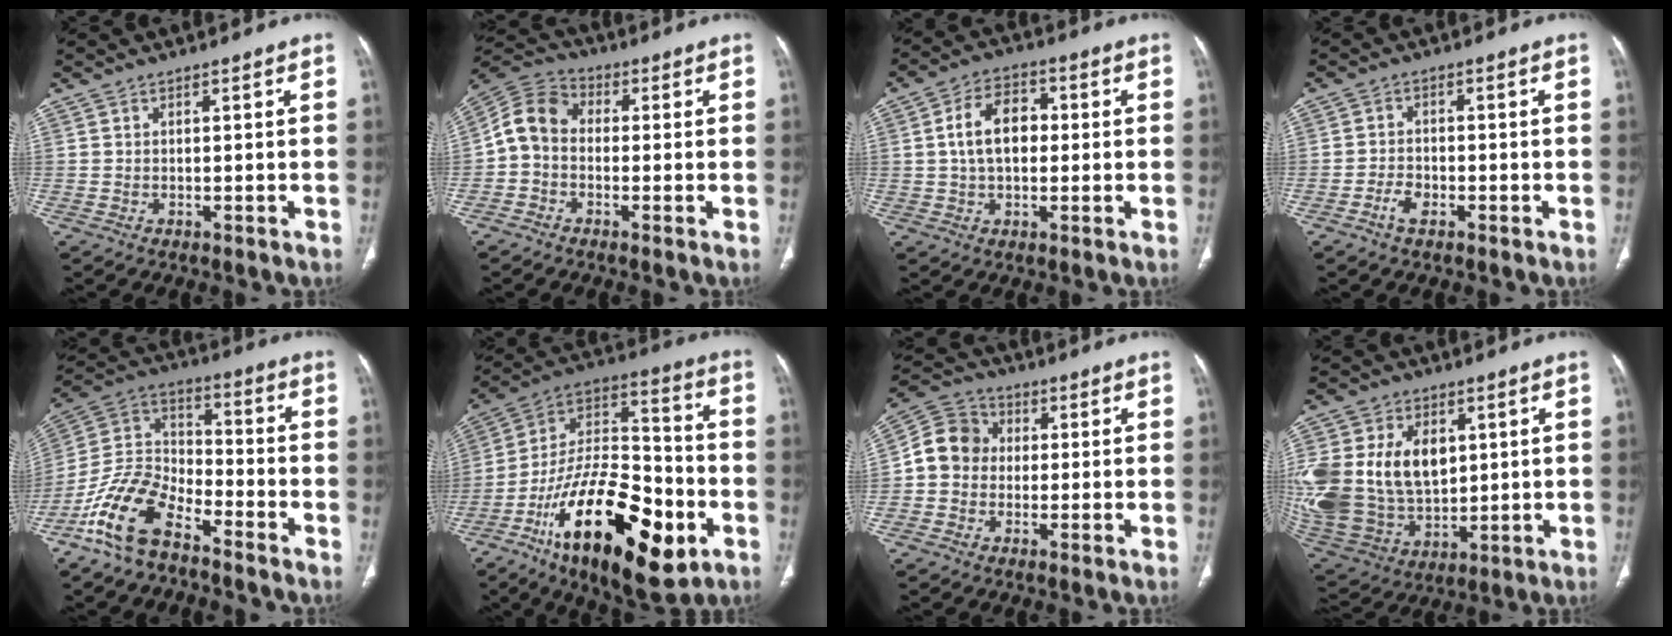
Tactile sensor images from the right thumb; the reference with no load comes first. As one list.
[{"total": 7.6, "force": [-0.8, 5.9, 4.7], "torque": [-0.080, 0.026, -0.035]}, {"total": 9.0, "force": [0.7, 5.9, 6.8], "torque": [-0.107, 0.021, 0.006]}, {"total": 3.2, "force": [-1.9, 1.7, 1.9], "torque": [-0.038, 0.015, -0.034]}, {"total": 14.3, "force": [-9.6, 6.7, 8.3], "torque": [-0.158, 0.065, -0.195]}, {"total": 30.7, "force": [-12.3, 13.6, 24.6], "torque": [-0.405, 0.052, -0.194]}, {"total": 8.8, "force": [-0.2, 7.9, 3.9], "torque": [-0.052, 0.029, -0.018]}, {"total": 26.8, "force": [5.1, 19.0, 18.2], "torque": [-0.402, 0.012, 0.120]}]